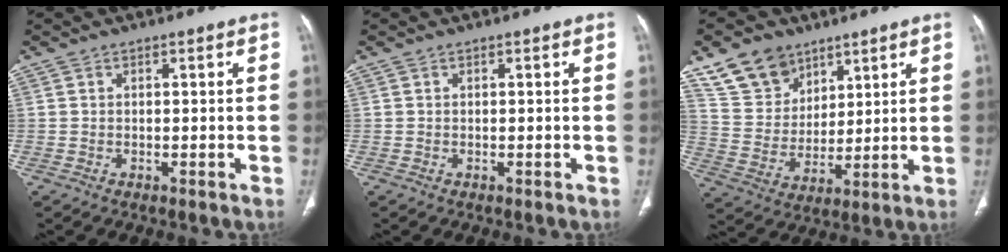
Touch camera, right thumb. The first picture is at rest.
{"total": 0.0}
{"total": 12.1, "force": [8.3, 8.1, 3.7], "torque": [-0.042, -0.041, 0.168]}